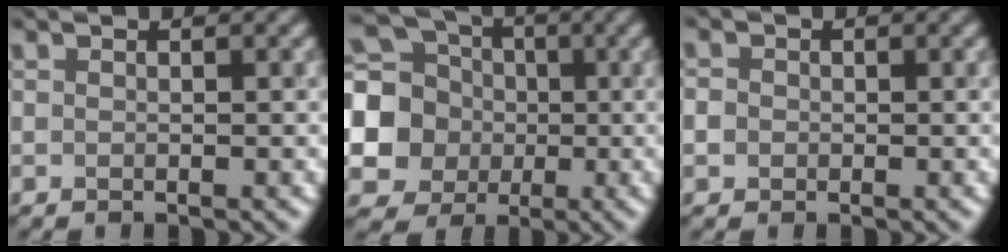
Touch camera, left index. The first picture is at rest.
{"total": 11.3, "force": [-0.1, 10.4, 4.6], "torque": [-0.135, -0.010, -0.027]}
{"total": 2.1, "force": [0.4, 1.9, 0.9], "torque": [-0.001, 0.013, -0.011]}